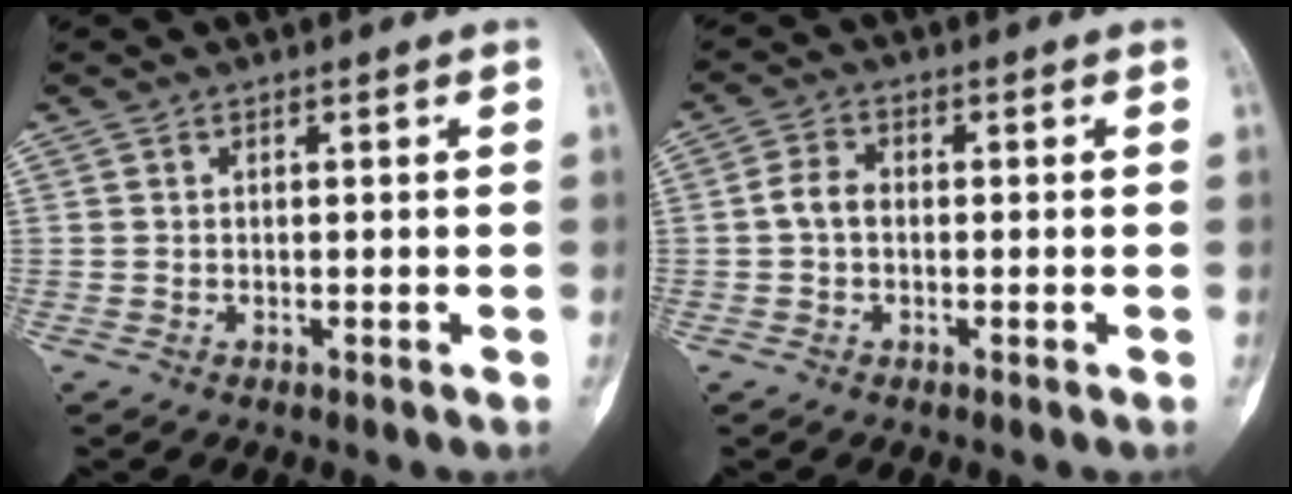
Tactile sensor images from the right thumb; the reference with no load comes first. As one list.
[{"total": 3.4, "force": [-0.4, 2.4, 2.4], "torque": [-0.042, 0.011, -0.015]}]